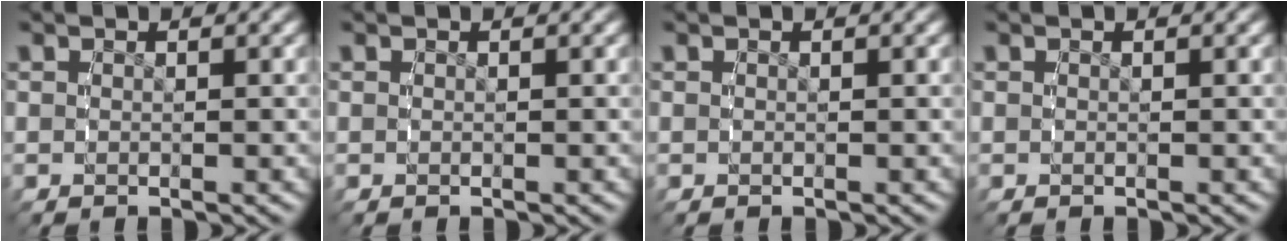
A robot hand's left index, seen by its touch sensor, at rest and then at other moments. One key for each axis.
{"total": 0.0}
{"total": 0.0}
{"total": 0.0}